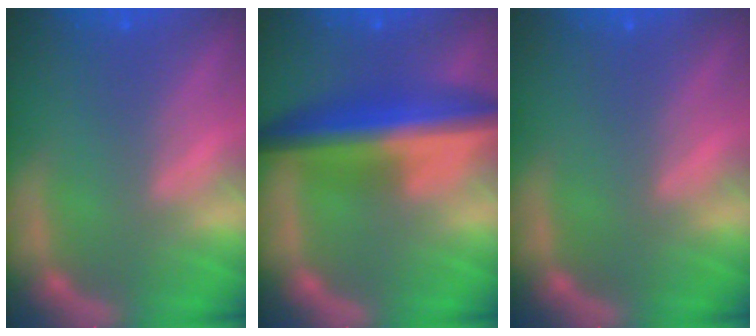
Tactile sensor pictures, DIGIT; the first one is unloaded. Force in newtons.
{"total": 8.5}
{"total": 0.0}